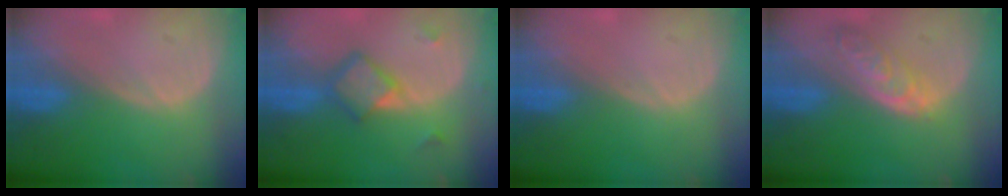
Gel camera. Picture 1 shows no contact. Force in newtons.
{"total": 5.9, "press": 5.2, "slide": 2.8}
{"total": 0.0}
{"total": 6.0, "press": 5.4, "slide": 2.7}